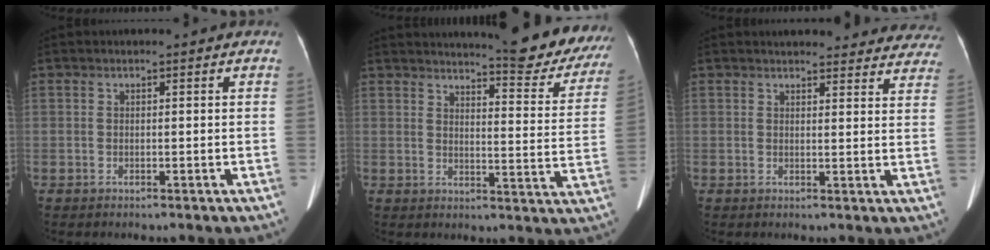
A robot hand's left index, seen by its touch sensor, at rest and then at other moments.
{"total": 17.6, "force": [16.2, 2.0, 6.7], "torque": [-0.073, -0.080, 0.176]}
{"total": 20.8, "force": [19.4, 5.3, 5.4], "torque": [-0.054, -0.037, 0.206]}